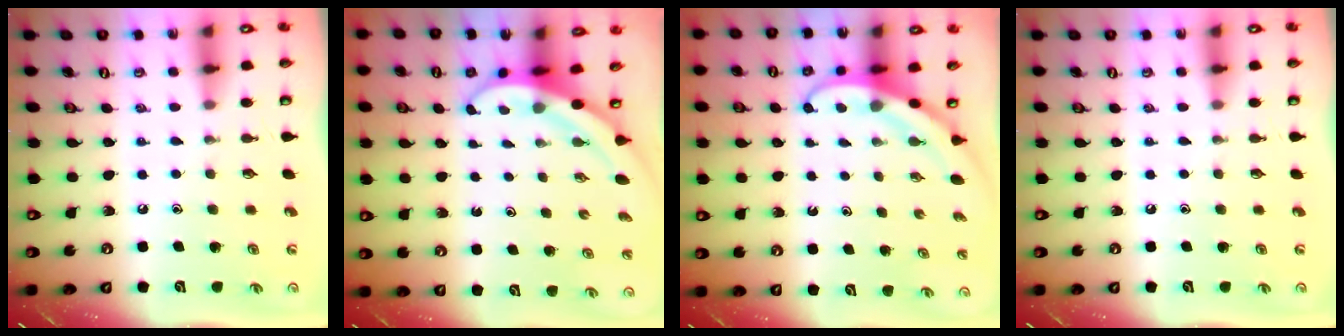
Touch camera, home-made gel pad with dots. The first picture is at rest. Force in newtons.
{"total": 3.7, "press": 3.7, "slide": 0.2}
{"total": 3.7, "press": 3.7, "slide": 0.3}
{"total": 0.0}